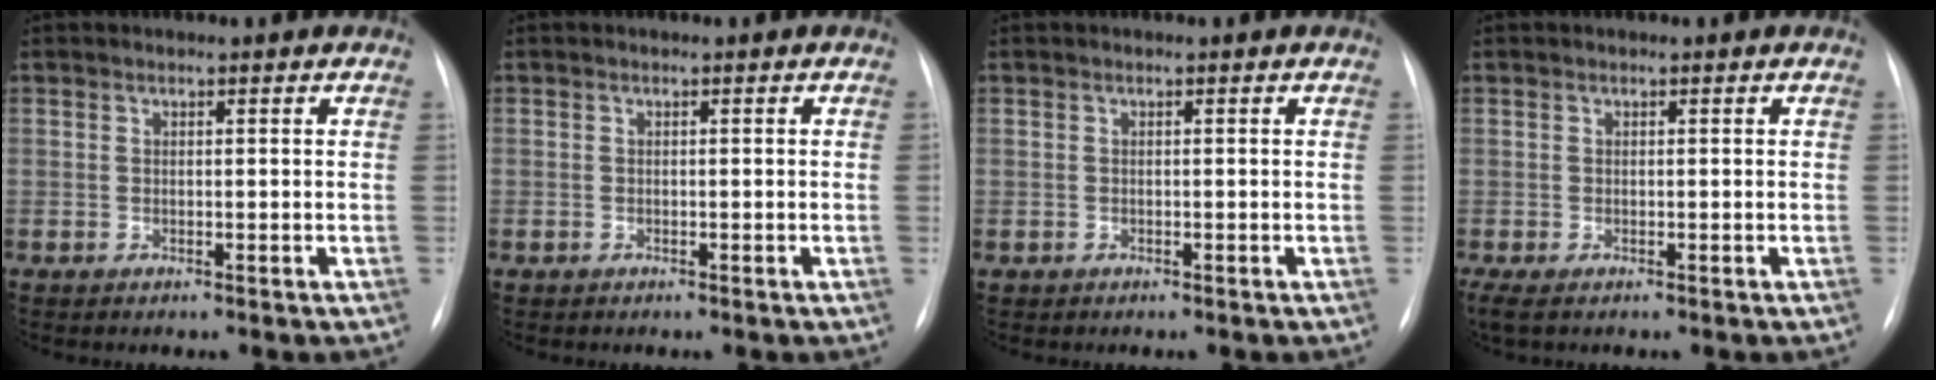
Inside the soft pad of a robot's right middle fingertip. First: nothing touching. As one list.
[{"total": 0.0}, {"total": 0.0}, {"total": 2.4, "force": [-1.5, 0.9, 1.6], "torque": [-0.029, -0.009, -0.020]}]